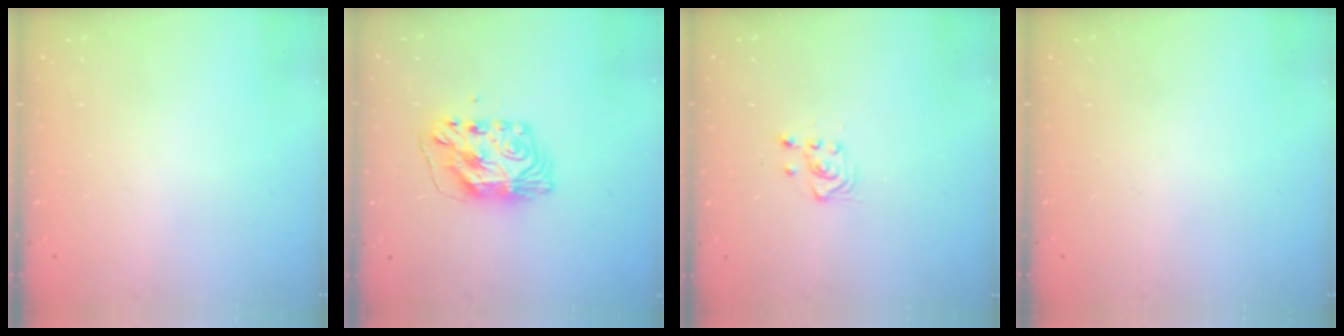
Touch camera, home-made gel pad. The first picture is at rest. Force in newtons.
{"total": 9.2, "press": 9.2, "slide": 0.9}
{"total": 3.0, "press": 2.8, "slide": 1.0}
{"total": 0.0}